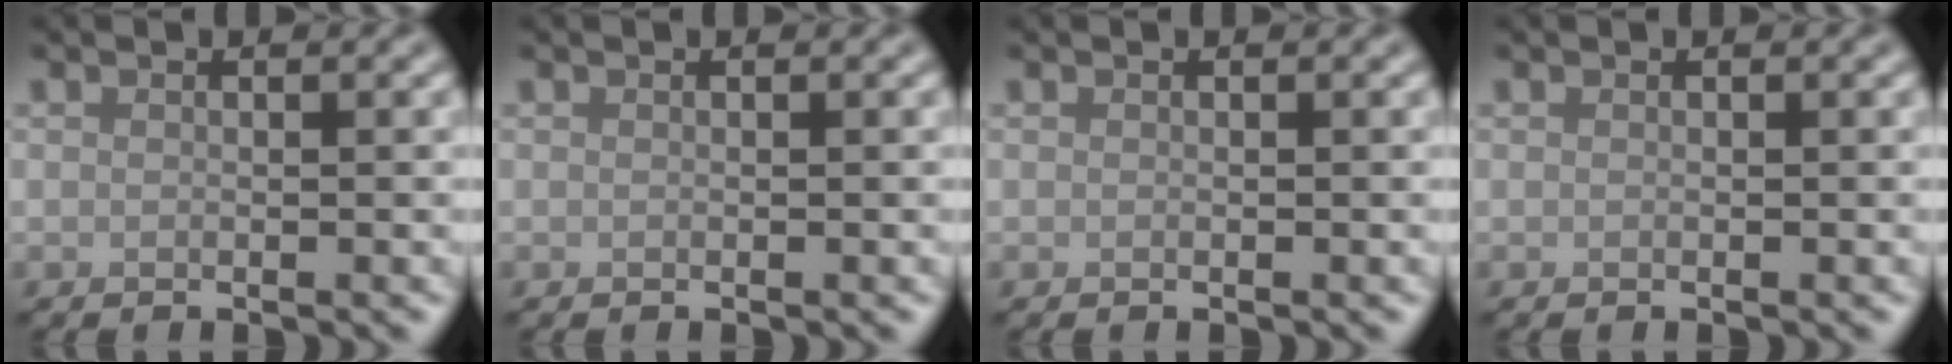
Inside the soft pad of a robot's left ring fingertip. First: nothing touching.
{"total": 0.0}
{"total": 0.0}
{"total": 0.0}